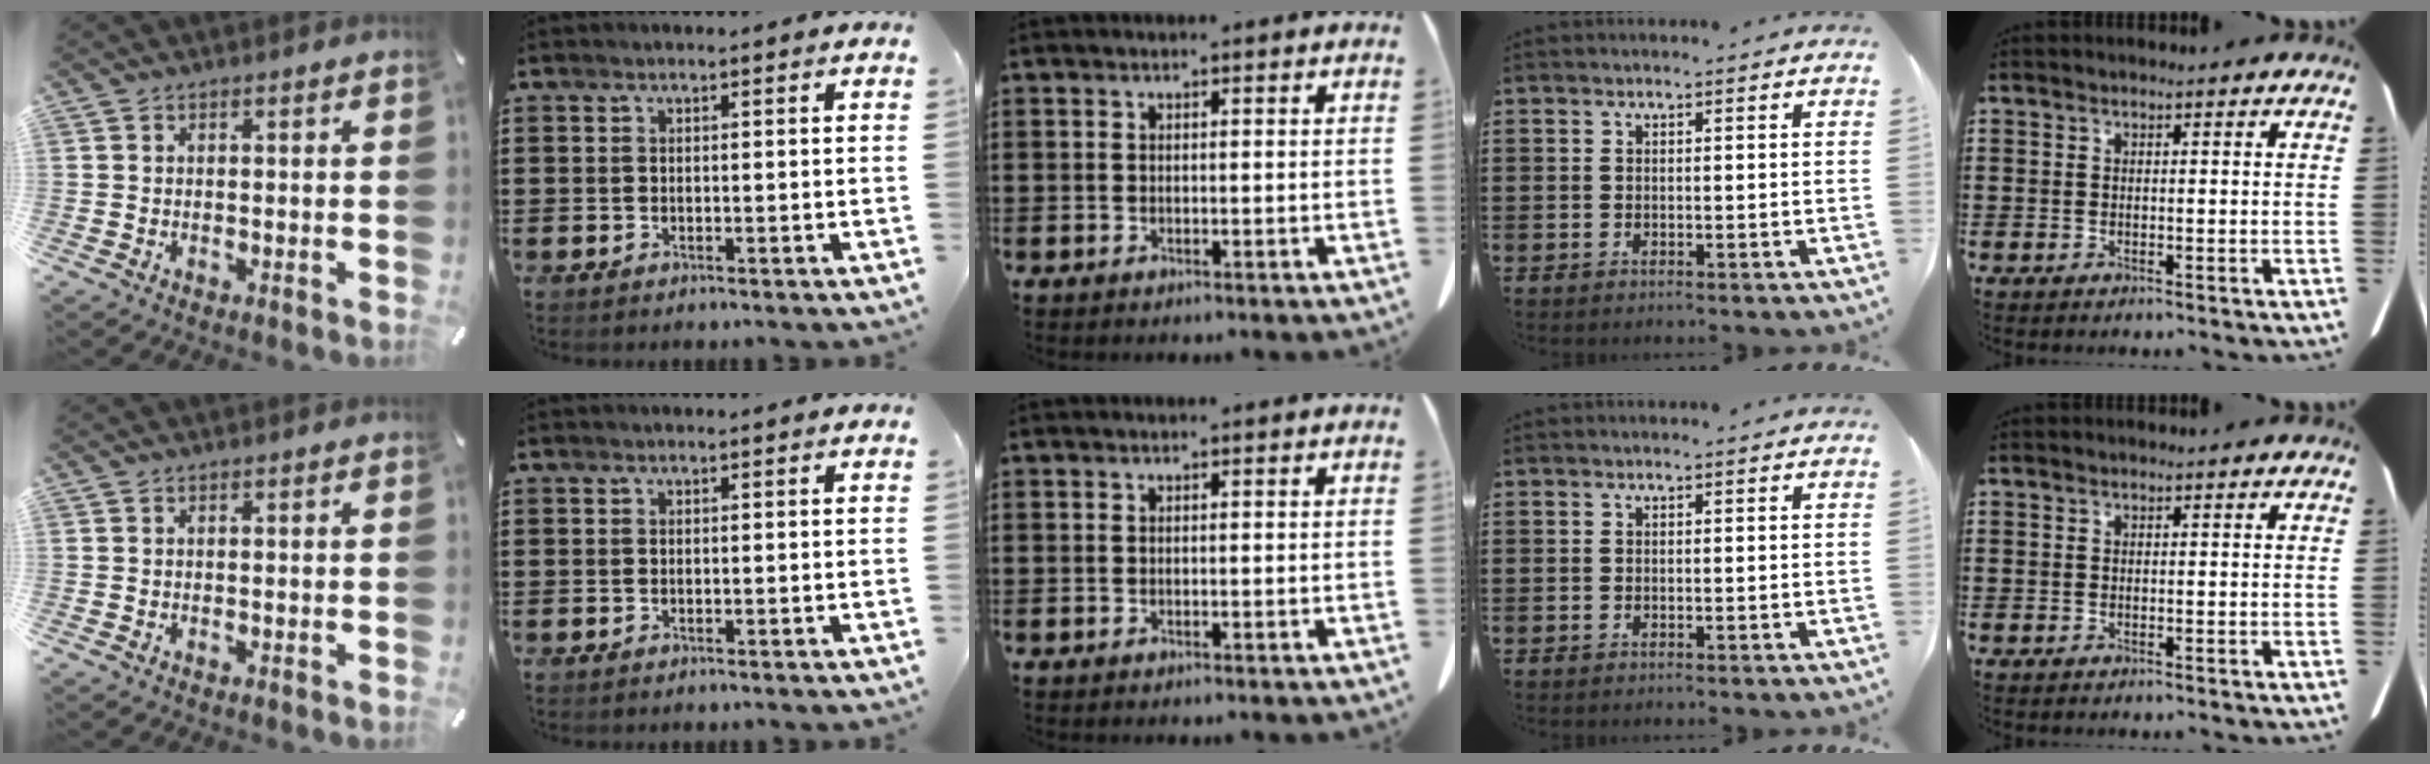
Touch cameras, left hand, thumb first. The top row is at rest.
{}